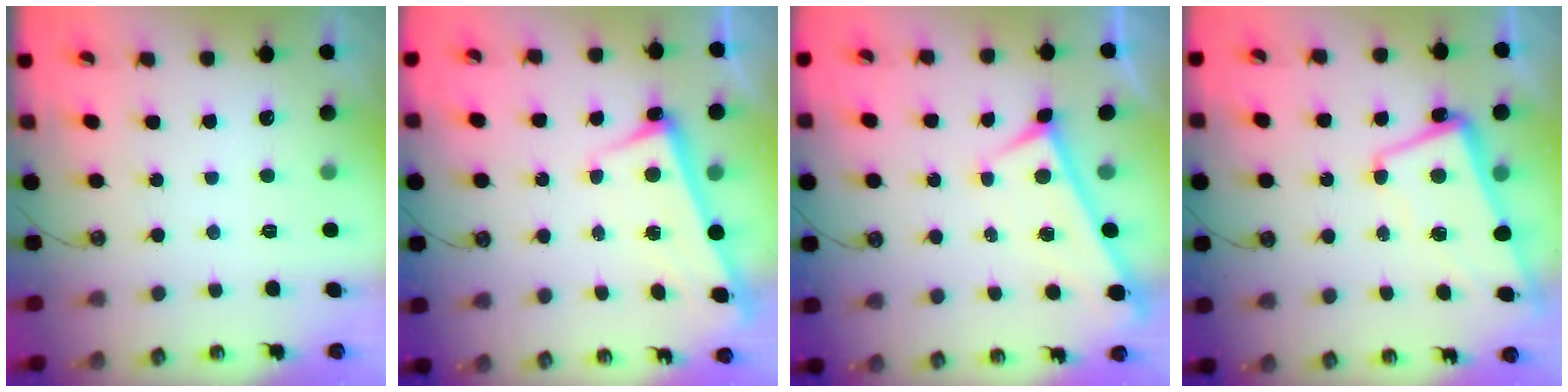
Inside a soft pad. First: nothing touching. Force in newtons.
{"total": 2.8, "press": 2.7, "slide": 0.4}
{"total": 0.0}
{"total": 1.1, "press": 0.6, "slide": 0.9}